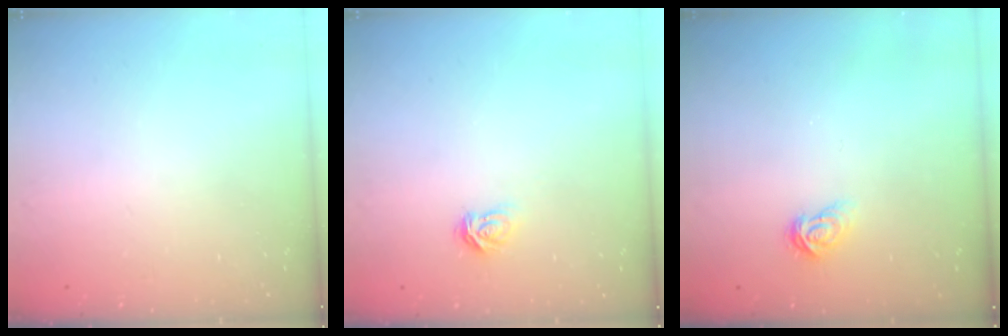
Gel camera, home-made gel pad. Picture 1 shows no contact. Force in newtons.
{"total": 3.8, "press": 3.8, "slide": 0.5}
{"total": 3.8, "press": 3.8, "slide": 0.5}